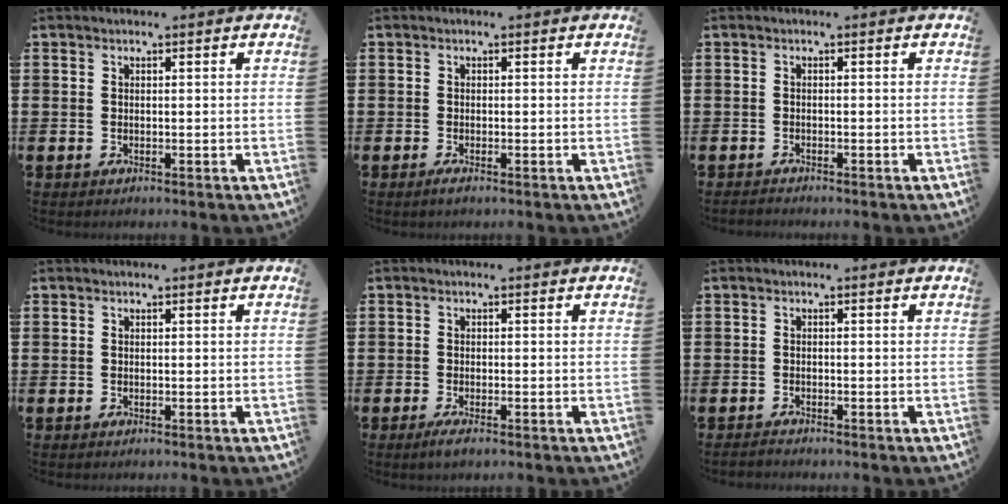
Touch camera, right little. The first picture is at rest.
{"total": 0.8, "force": [-0.3, 0.1, 0.8], "torque": [-0.013, -0.002, -0.005]}
{"total": 0.6, "force": [-0.6, 0.0, 0.0], "torque": [-0.001, -0.003, -0.013]}
{"total": 0.0}
{"total": 1.4, "force": [-0.7, 0.2, 1.2], "torque": [-0.020, -0.002, -0.014]}
{"total": 0.7, "force": [-0.7, 0.1, 0.1], "torque": [-0.004, -0.004, -0.015]}